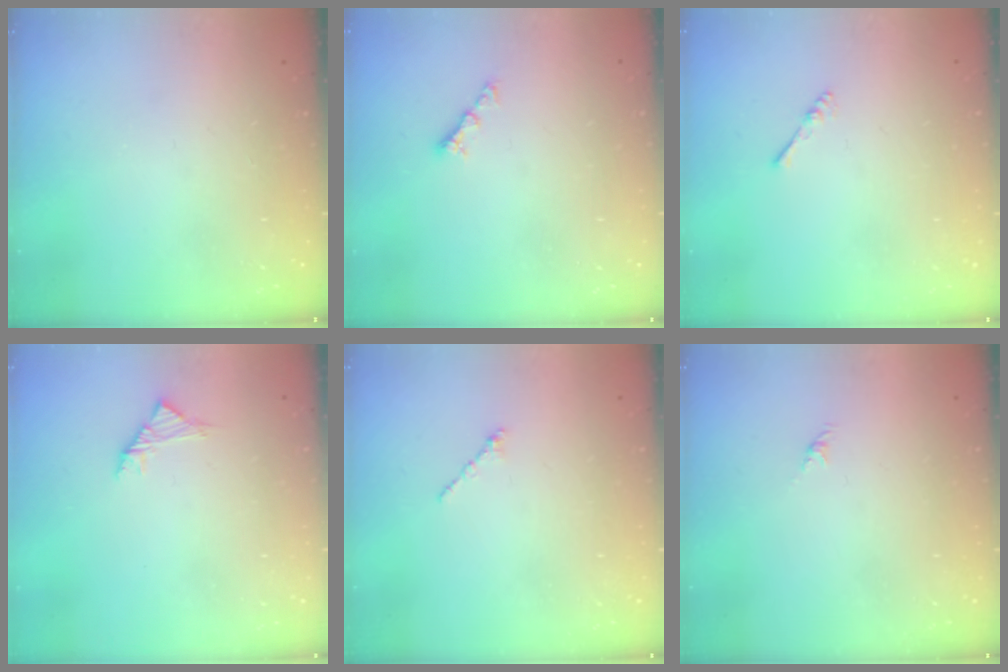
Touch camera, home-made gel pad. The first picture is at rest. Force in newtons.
{"total": 3.4, "press": 3.3, "slide": 0.6}
{"total": 2.2, "press": 2.2, "slide": 0.4}
{"total": 2.8, "press": 2.6, "slide": 0.8}
{"total": 1.2, "press": 1.1, "slide": 0.5}
{"total": 0.0}